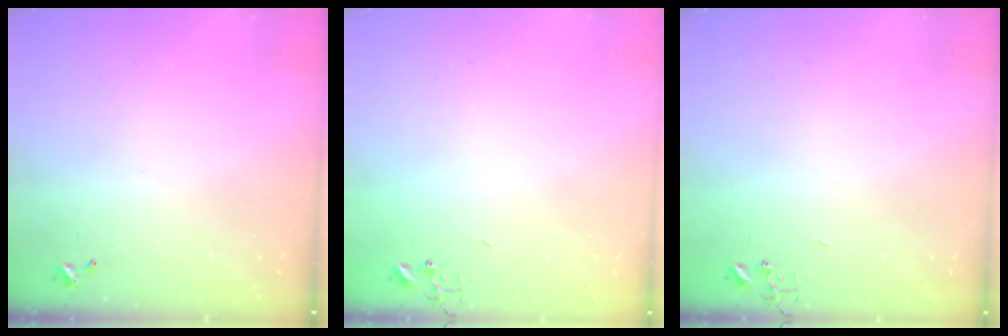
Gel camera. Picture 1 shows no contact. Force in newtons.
{"total": 0.0}
{"total": 0.0}